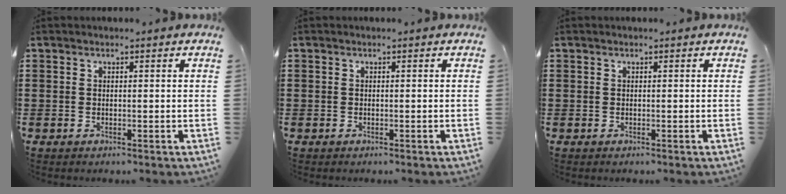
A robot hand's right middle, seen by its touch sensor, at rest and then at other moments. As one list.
[{"total": 0.0}, {"total": 0.0}]